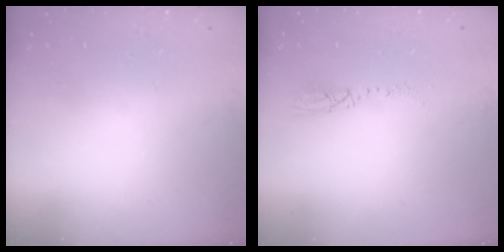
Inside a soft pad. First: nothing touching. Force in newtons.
{"total": 3.3, "press": 3.2, "slide": 0.8}